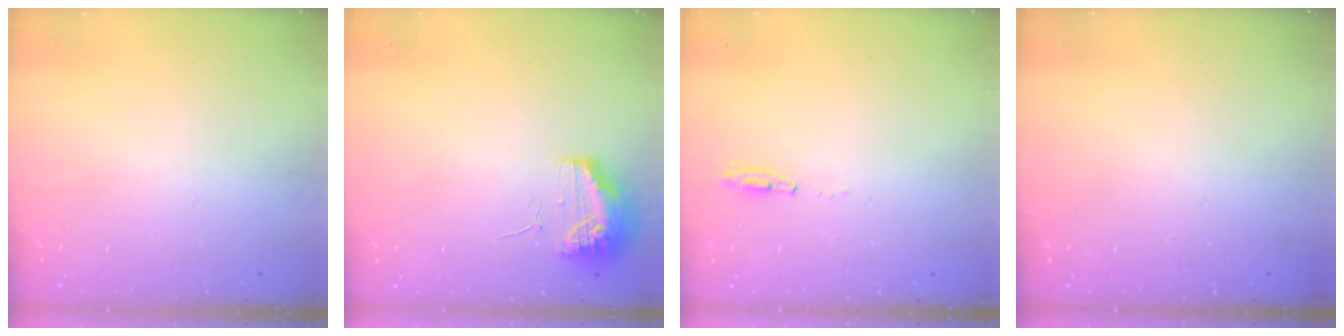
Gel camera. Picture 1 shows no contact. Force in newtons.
{"total": 9.7, "press": 9.7, "slide": 0.9}
{"total": 3.4, "press": 2.9, "slide": 1.7}
{"total": 0.0}